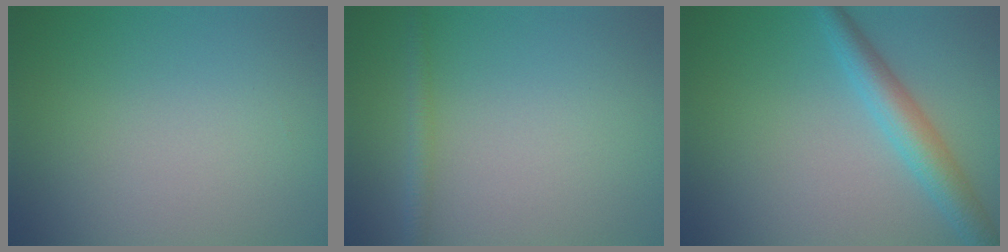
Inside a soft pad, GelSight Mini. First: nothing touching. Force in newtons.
{"total": 1.4, "press": 1.4, "slide": 0.1}
{"total": 3.7, "press": 3.7, "slide": 0.2}